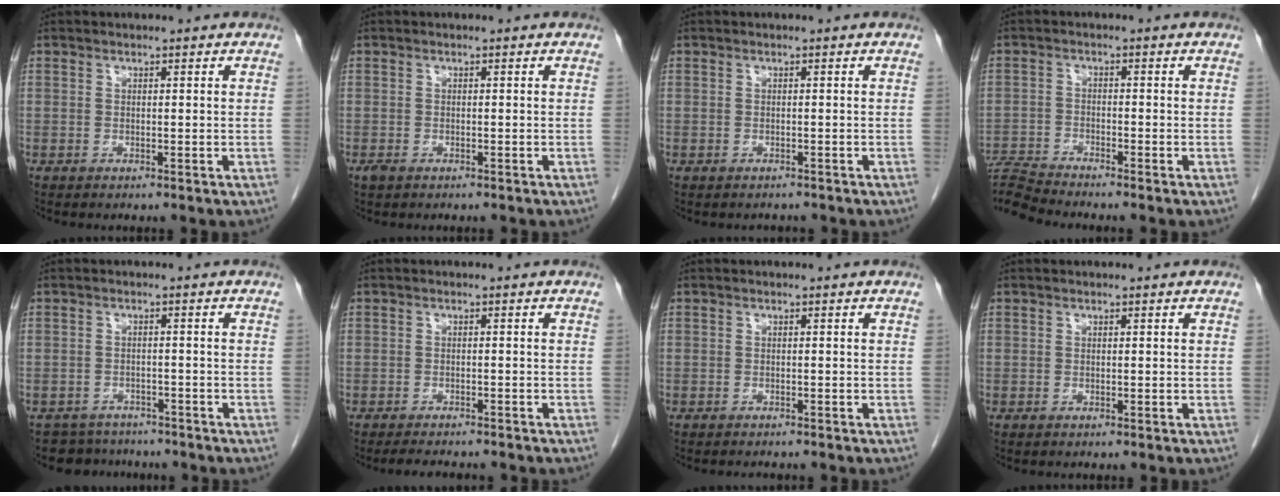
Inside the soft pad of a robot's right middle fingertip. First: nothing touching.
{"total": 1.6, "force": [-1.2, 0.7, 0.8], "torque": [-0.020, -0.003, -0.014]}
{"total": 1.2, "force": [-1.1, 0.4, 0.0], "torque": [-0.007, -0.002, -0.016]}
{"total": 6.2, "force": [-5.9, -1.7, 0.3], "torque": [-0.017, -0.004, -0.113]}
{"total": 5.2, "force": [-4.6, 2.3, -0.5], "torque": [0.013, 0.011, -0.064]}
{"total": 6.0, "force": [-5.3, 1.2, 2.4], "torque": [-0.030, -0.006, -0.073]}
{"total": 2.0, "force": [-1.8, 0.4, 0.6], "torque": [-0.012, -0.006, -0.020]}
{"total": 0.0}